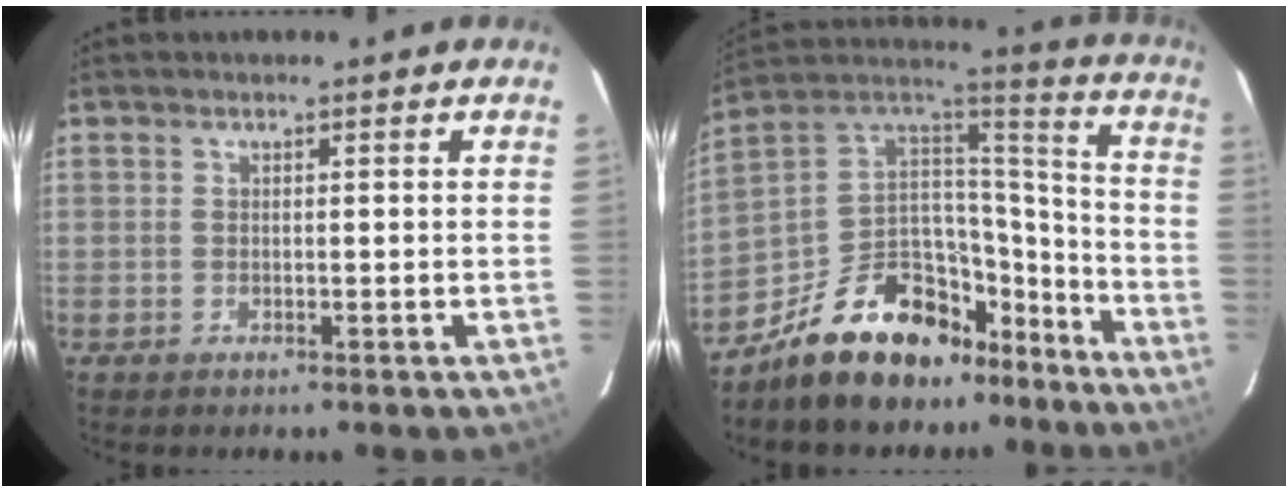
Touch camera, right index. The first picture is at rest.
{"total": 22.2, "force": [-15.2, 11.9, 11.0], "torque": [-0.220, 0.044, -0.228]}